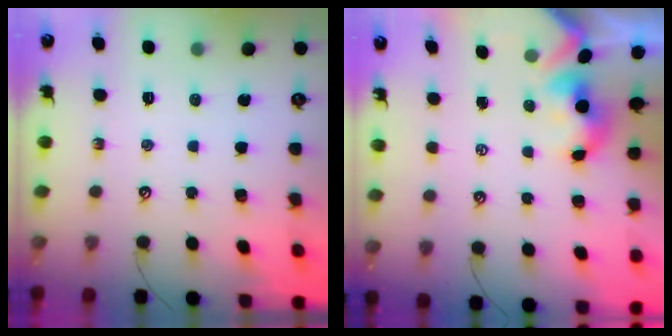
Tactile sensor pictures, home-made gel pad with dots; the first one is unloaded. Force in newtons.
{"total": 1.1, "press": 0.8, "slide": 0.7}